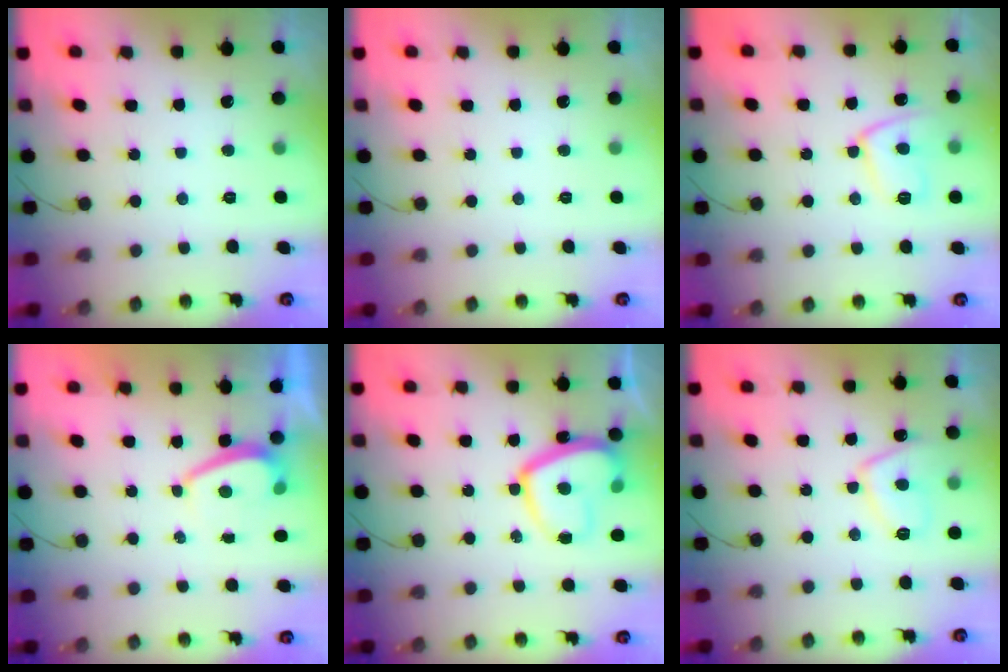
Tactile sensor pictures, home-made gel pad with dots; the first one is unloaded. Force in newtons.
{"total": 0.0}
{"total": 10.3, "press": 10.3, "slide": 0.8}
{"total": 1.2, "press": 1.1, "slide": 0.5}
{"total": 13.8, "press": 13.8, "slide": 1.1}
{"total": 8.9, "press": 8.8, "slide": 1.2}